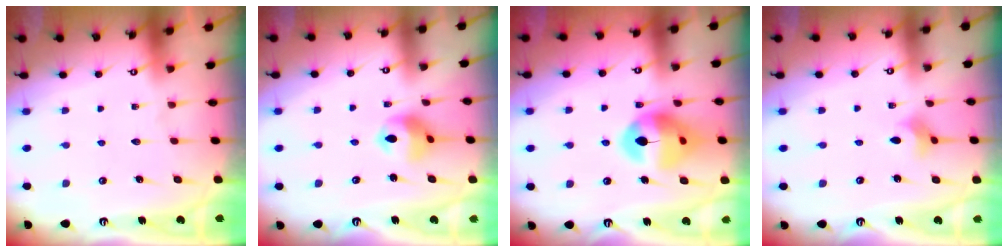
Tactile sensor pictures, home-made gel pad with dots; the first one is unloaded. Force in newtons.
{"total": 9.1, "press": 9.1, "slide": 0.9}
{"total": 14.5, "press": 14.4, "slide": 1.7}
{"total": 2.8, "press": 2.7, "slide": 0.6}